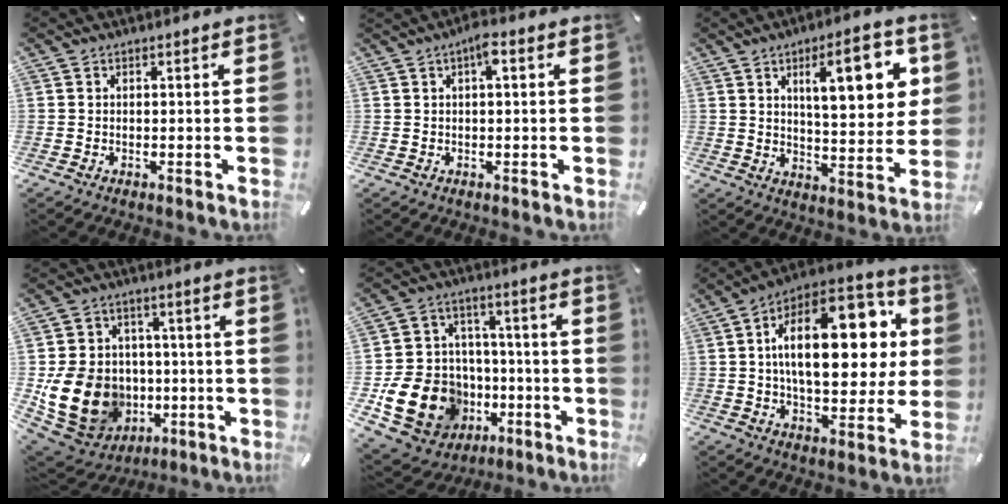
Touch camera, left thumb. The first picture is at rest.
{"total": 3.3, "force": [0.9, 1.0, 3.0], "torque": [-0.053, 0.005, 0.011]}
{"total": 16.1, "force": [6.4, 5.7, 13.6], "torque": [-0.193, -0.014, 0.092]}
{"total": 18.6, "force": [-3.3, 15.7, 9.5], "torque": [-0.179, 0.019, -0.037]}
{"total": 18.5, "force": [-5.7, 15.6, 8.3], "torque": [-0.140, 0.032, -0.081]}
{"total": 25.4, "force": [6.1, 13.2, 20.8], "torque": [-0.333, -0.026, 0.094]}